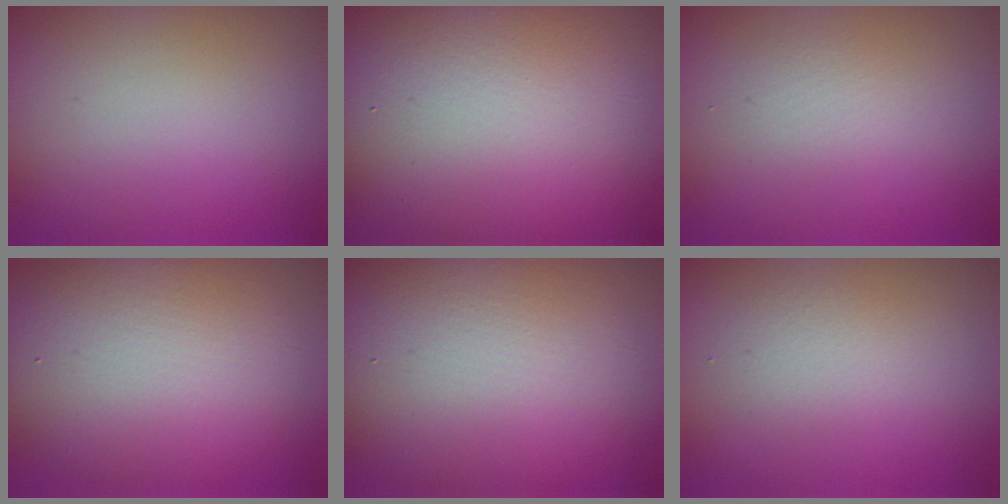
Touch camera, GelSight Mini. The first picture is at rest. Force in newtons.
{"total": 24.6, "press": 24.6, "slide": 1.1}
{"total": 1.1, "press": 1.1, "slide": 0.1}
{"total": 8.8, "press": 8.8, "slide": 0.5}
{"total": 13.0, "press": 13.0, "slide": 0.8}
{"total": 1.7, "press": 1.7, "slide": 0.2}